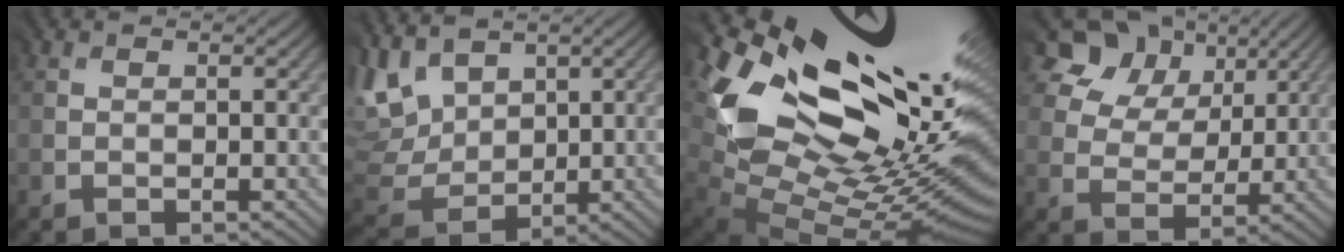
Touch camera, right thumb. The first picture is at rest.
{"total": 9.9, "force": [5.7, 5.8, 5.6], "torque": [-0.202, 0.019, 0.112]}
{"total": 19.1, "force": [6.0, 11.2, 14.3], "torque": [-0.272, -0.010, 0.146]}
{"total": 10.3, "force": [6.9, 6.7, 3.5], "torque": [-0.090, 0.010, 0.123]}